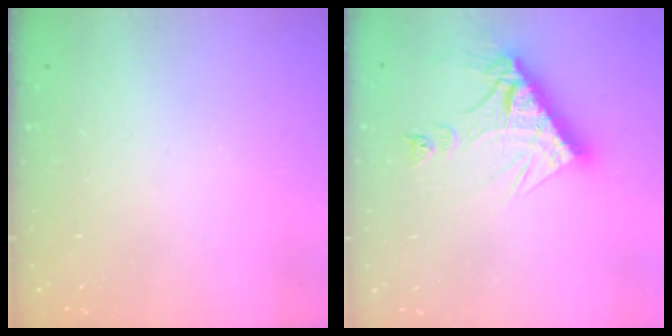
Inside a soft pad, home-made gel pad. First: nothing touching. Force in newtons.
{"total": 12.1, "press": 12.1, "slide": 1.2}